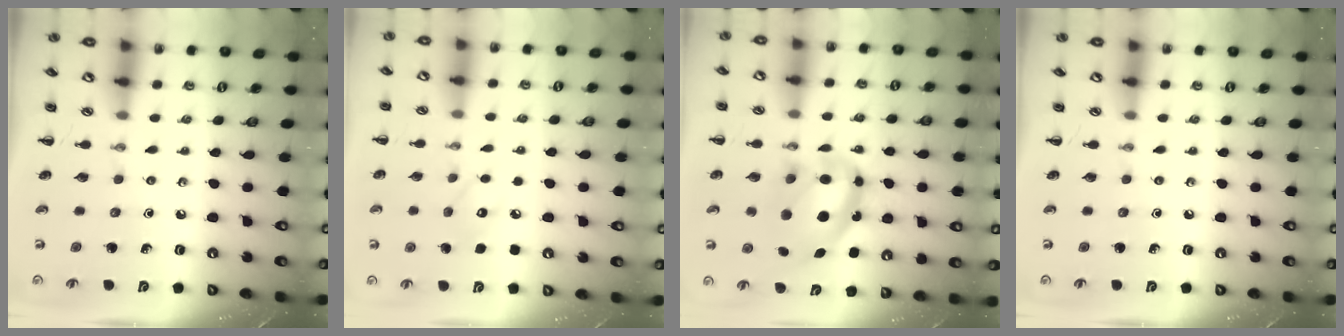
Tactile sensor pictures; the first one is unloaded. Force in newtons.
{"total": 6.3, "press": 6.2, "slide": 1.1}
{"total": 12.7, "press": 12.3, "slide": 3.0}
{"total": 0.0}